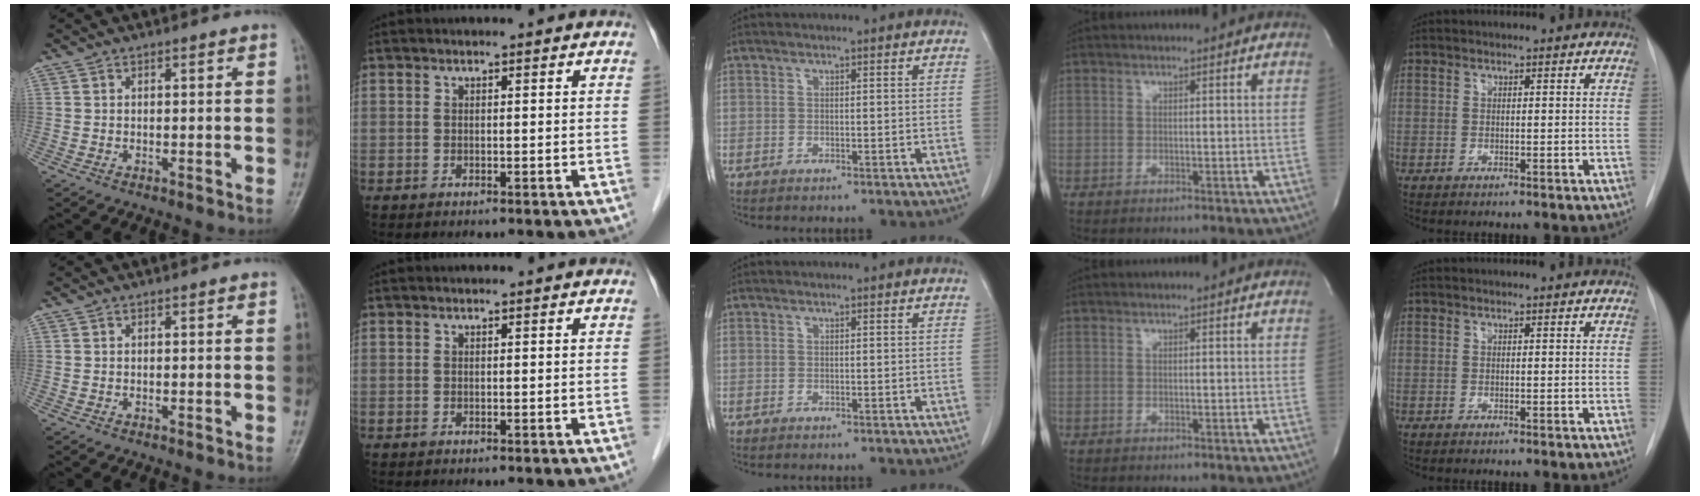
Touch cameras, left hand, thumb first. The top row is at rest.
{}